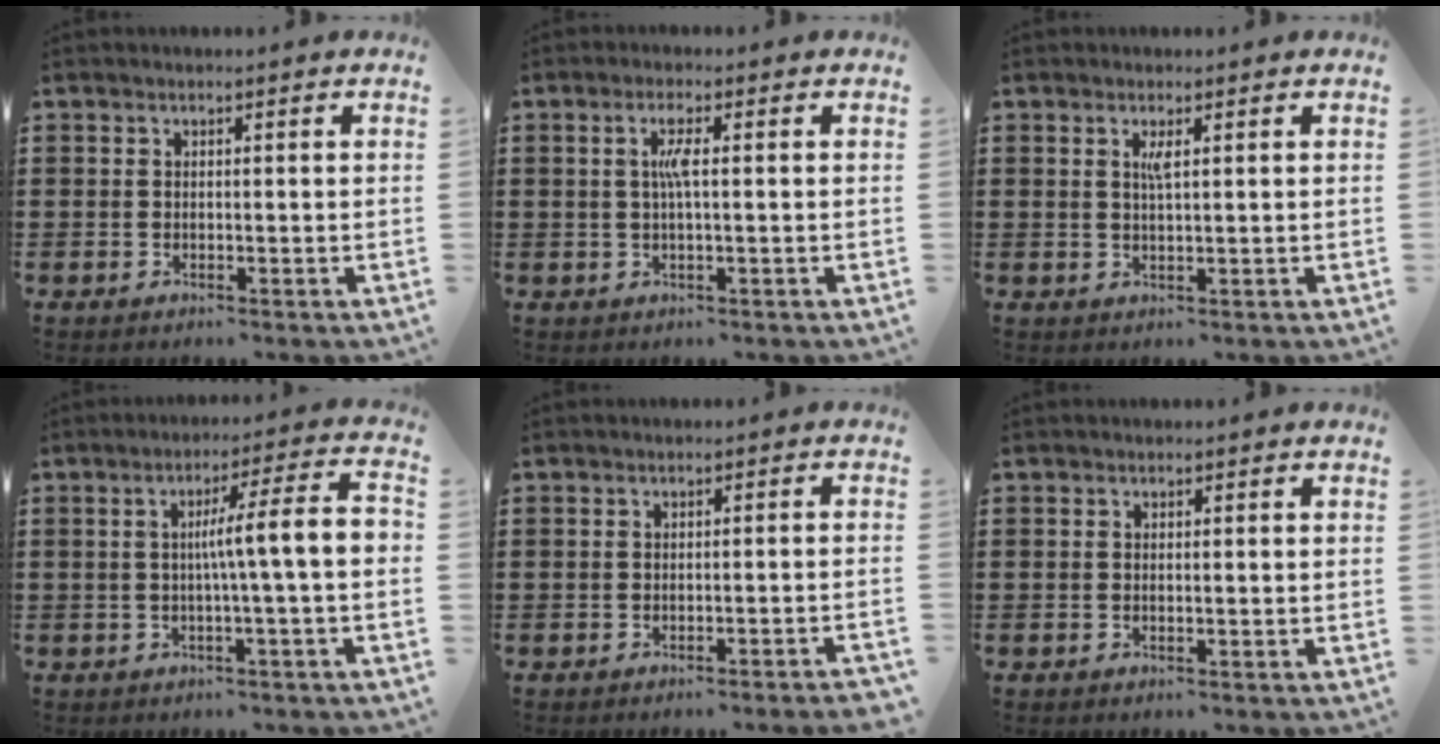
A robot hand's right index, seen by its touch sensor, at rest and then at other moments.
{"total": 3.2, "force": [0.2, 0.3, 3.2], "torque": [-0.061, -0.001, 0.000]}
{"total": 1.6, "force": [0.6, 0.3, 1.4], "torque": [-0.029, 0.003, 0.009]}
{"total": 7.2, "force": [-0.5, -0.1, 7.2], "torque": [-0.122, -0.006, -0.017]}
{"total": 1.3, "force": [-1.1, -0.2, 0.7], "torque": [-0.011, -0.001, -0.021]}
{"total": 0.0}